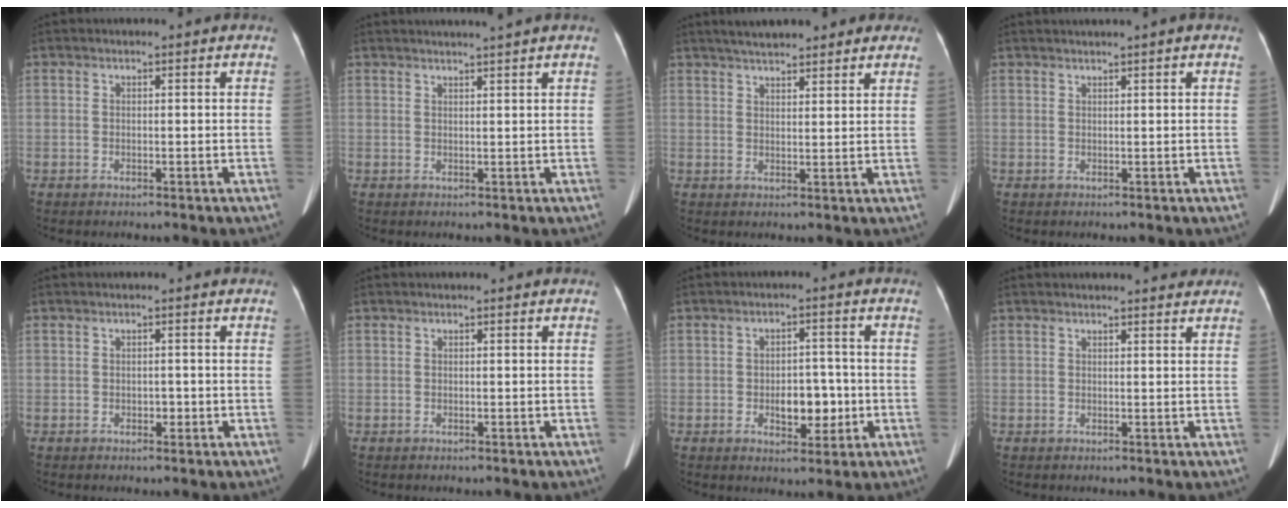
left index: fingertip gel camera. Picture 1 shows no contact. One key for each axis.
{"total": 4.0, "fx": 3.5, "fy": -1.1, "fz": 1.7, "tx": -0.016, "ty": 0.011, "tz": 0.045}
{"total": 10.1, "fx": 8.5, "fy": 2.3, "fz": 4.9, "tx": -0.061, "ty": 0.027, "tz": 0.114}
{"total": 1.8, "fx": 1.4, "fy": -0.5, "fz": 1.1, "tx": -0.018, "ty": 0.015, "tz": 0.029}
{"total": 0.9, "fx": -0.4, "fy": 0.6, "fz": 0.6, "tx": -0.008, "ty": 0.002, "tz": -0.007}
{"total": 0.0}
{"total": 5.4, "fx": -1.3, "fy": 3.0, "fz": 4.3, "tx": -0.060, "ty": 0.006, "tz": -0.015}
{"total": 4.1, "fx": 3.9, "fy": 0.4, "fz": 1.2, "tx": -0.015, "ty": 0.006, "tz": 0.038}